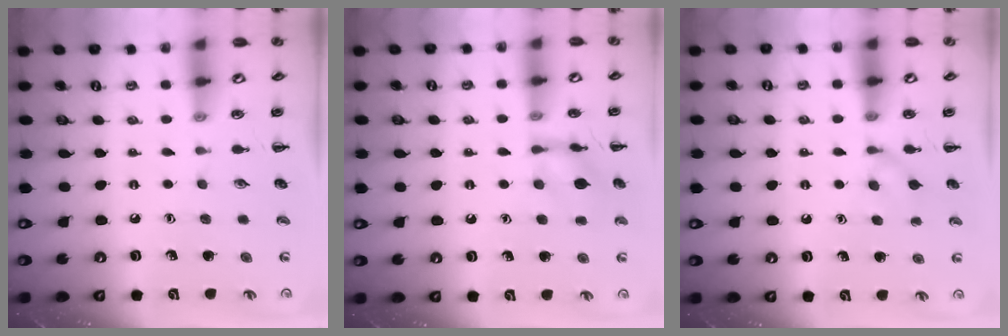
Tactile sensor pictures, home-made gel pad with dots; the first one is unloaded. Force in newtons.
{"total": 9.4, "press": 9.4, "slide": 0.7}
{"total": 5.5, "press": 5.2, "slide": 1.6}